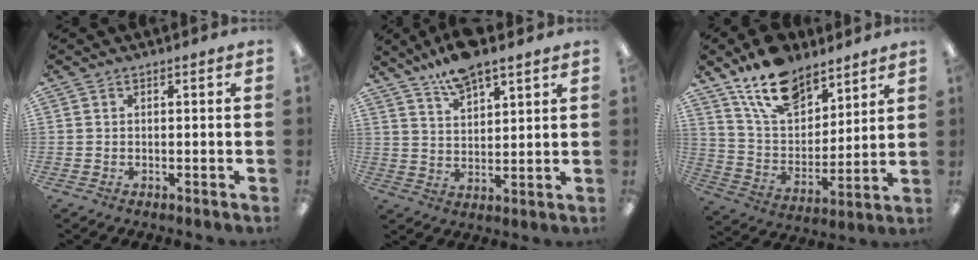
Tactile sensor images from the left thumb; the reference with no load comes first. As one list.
[{"total": 9.4, "force": [7.9, 2.6, 4.4], "torque": [-0.081, -0.038, 0.143]}, {"total": 16.5, "force": [12.1, 8.6, 7.3], "torque": [-0.135, -0.061, 0.223]}]